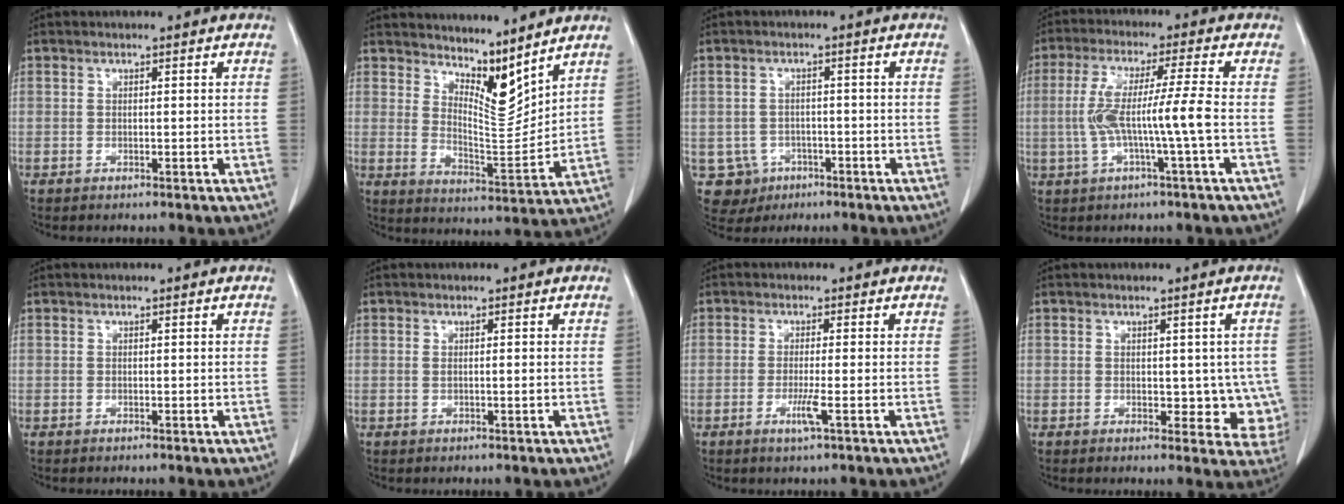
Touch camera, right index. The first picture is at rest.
{"total": 8.4, "force": [7.2, 1.5, 4.0], "torque": [-0.071, -0.018, 0.136]}
{"total": 5.5, "force": [-2.1, 5.1, 0.4], "torque": [-0.009, 0.010, -0.025]}
{"total": 8.4, "force": [-1.2, -1.0, 8.2], "torque": [-0.167, 0.015, -0.019]}
{"total": 0.0}
{"total": 0.8, "force": [0.1, 0.0, 0.8], "torque": [-0.015, 0.002, 0.006]}
{"total": 2.8, "force": [-1.0, -0.3, 2.6], "torque": [-0.049, -0.005, -0.019]}
{"total": 6.0, "force": [-0.1, 3.9, 4.6], "torque": [-0.020, 0.003, 0.005]}